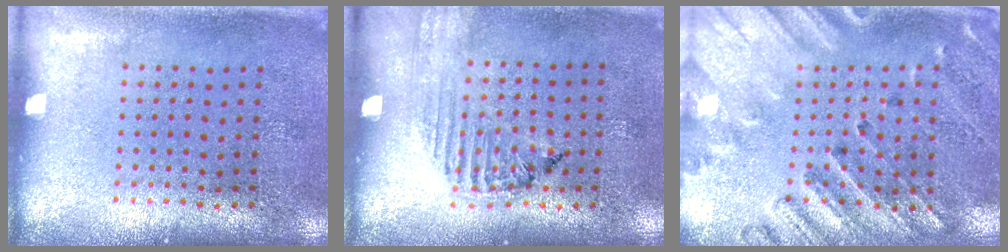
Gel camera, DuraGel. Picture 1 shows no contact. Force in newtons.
{"total": 1.3, "press": 1.3, "slide": 0.2}
{"total": 2.5, "press": 2.2, "slide": 1.3}